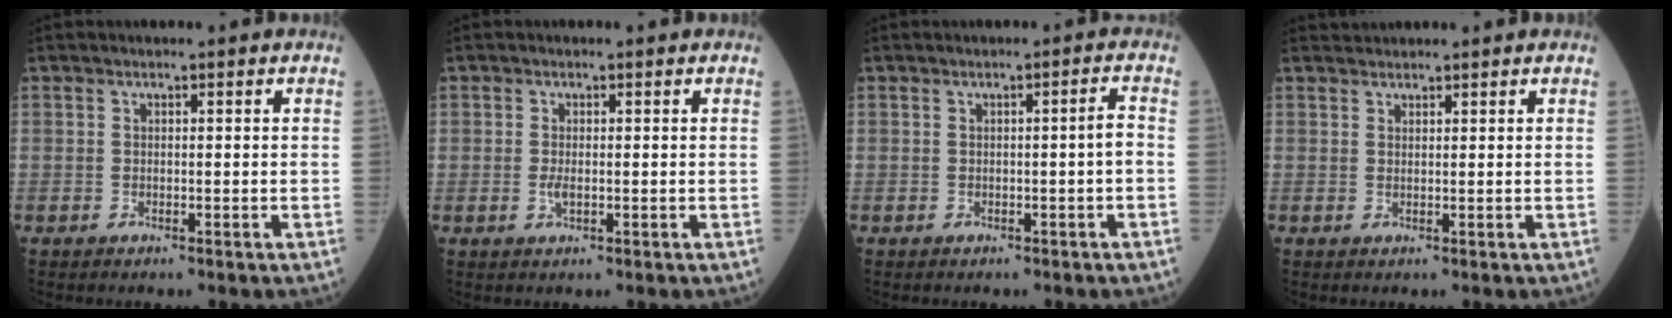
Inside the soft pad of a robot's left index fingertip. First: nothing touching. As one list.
[{"total": 1.3, "force": [-0.2, 0.7, 1.0], "torque": [-0.021, -0.001, -0.002]}, {"total": 1.7, "force": [-0.5, -0.3, 1.6], "torque": [-0.022, 0.000, -0.007]}, {"total": 1.3, "force": [1.3, 0.0, -0.2], "torque": [-0.004, 0.018, 0.030]}]